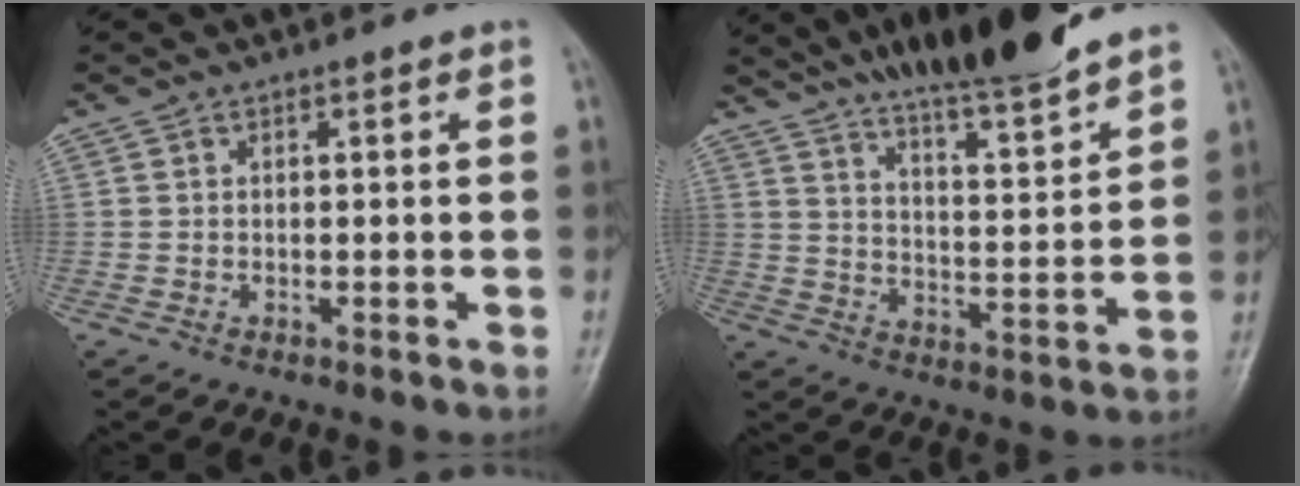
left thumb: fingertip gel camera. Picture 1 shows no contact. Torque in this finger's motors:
{"motor_torque": [1.00, -0.10, 1.34, -1.43, 0.20]}